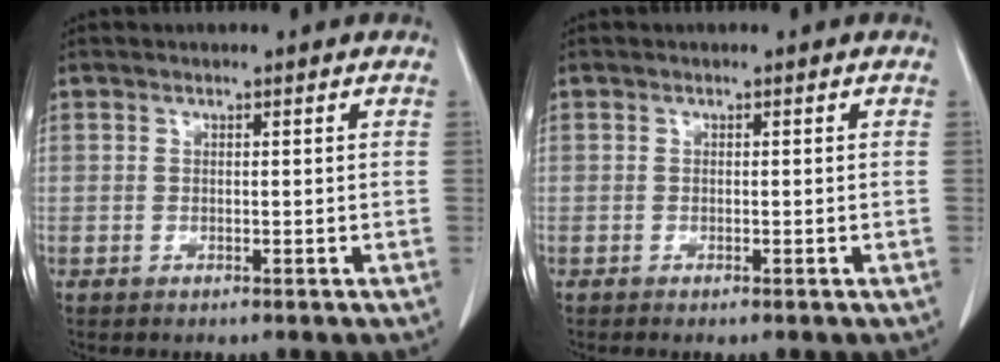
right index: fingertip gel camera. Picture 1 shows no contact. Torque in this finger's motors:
{"motor_torque": [0.00, 0.01, 0.06, 0.02]}